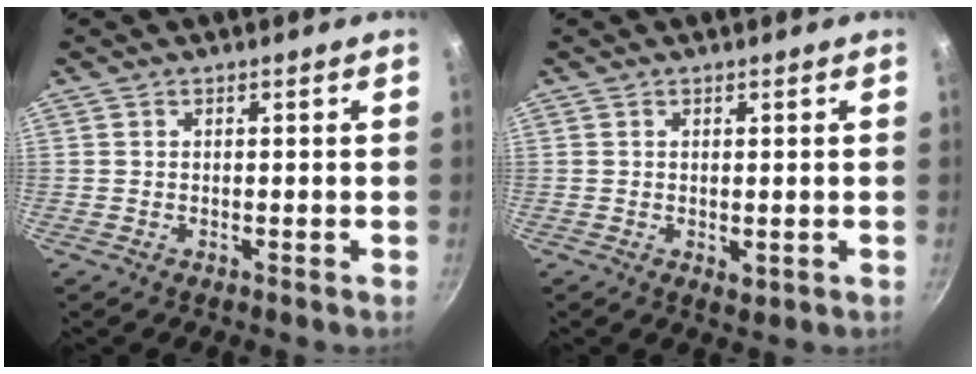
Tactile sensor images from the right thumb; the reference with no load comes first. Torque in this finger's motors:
{"motor_torque": [-0.28, 0.00, -0.26, 0.57, 0.06]}